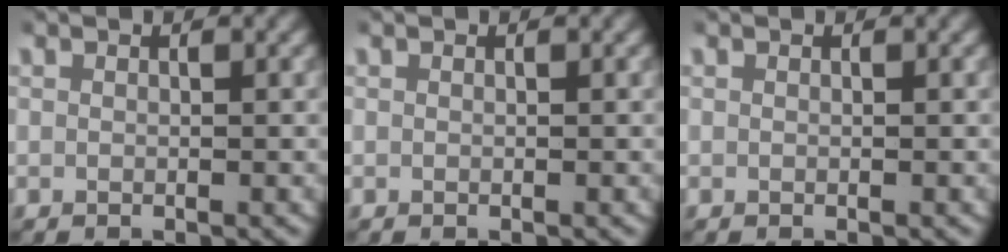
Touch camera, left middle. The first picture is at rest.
{"total": 0.0}
{"total": 0.0}